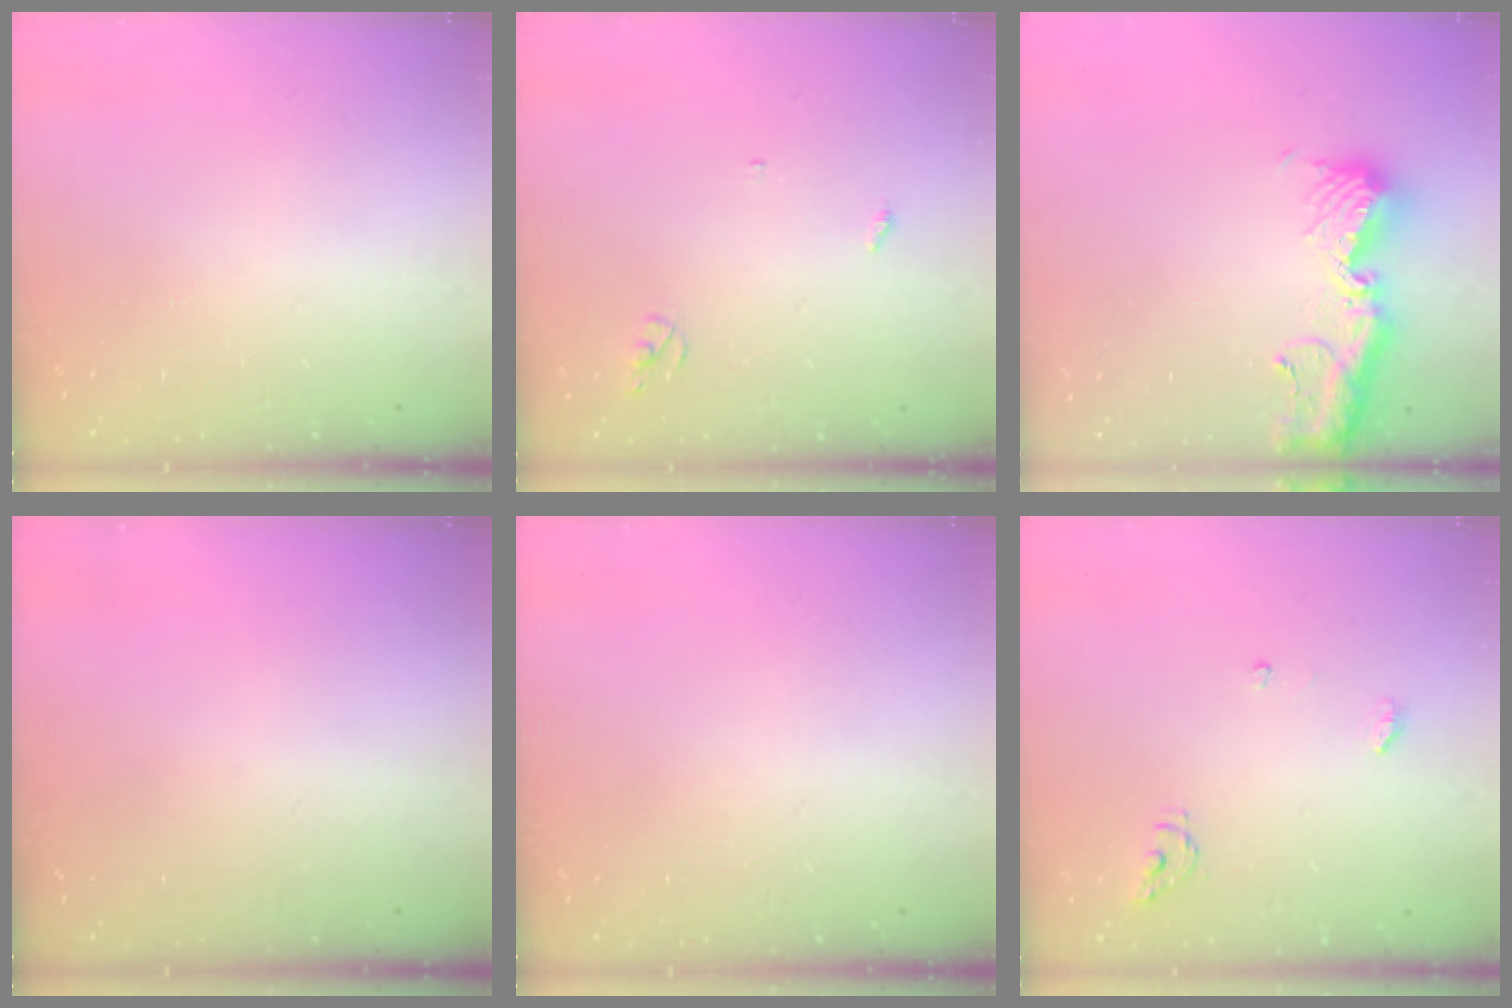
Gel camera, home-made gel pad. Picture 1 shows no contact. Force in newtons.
{"total": 2.6, "press": 2.6, "slide": 0.2}
{"total": 14.1, "press": 14.0, "slide": 1.5}
{"total": 0.0}
{"total": 0.0}
{"total": 4.3, "press": 4.3, "slide": 0.4}